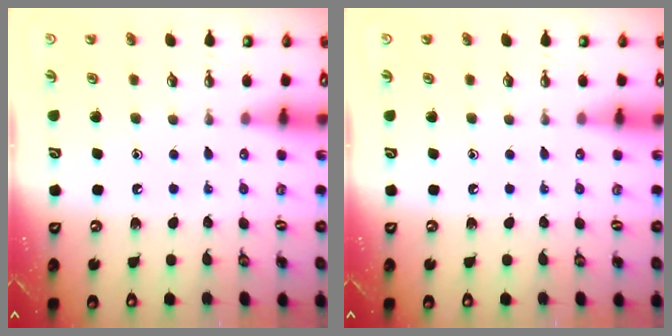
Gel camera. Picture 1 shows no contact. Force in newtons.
{"total": 0.0}